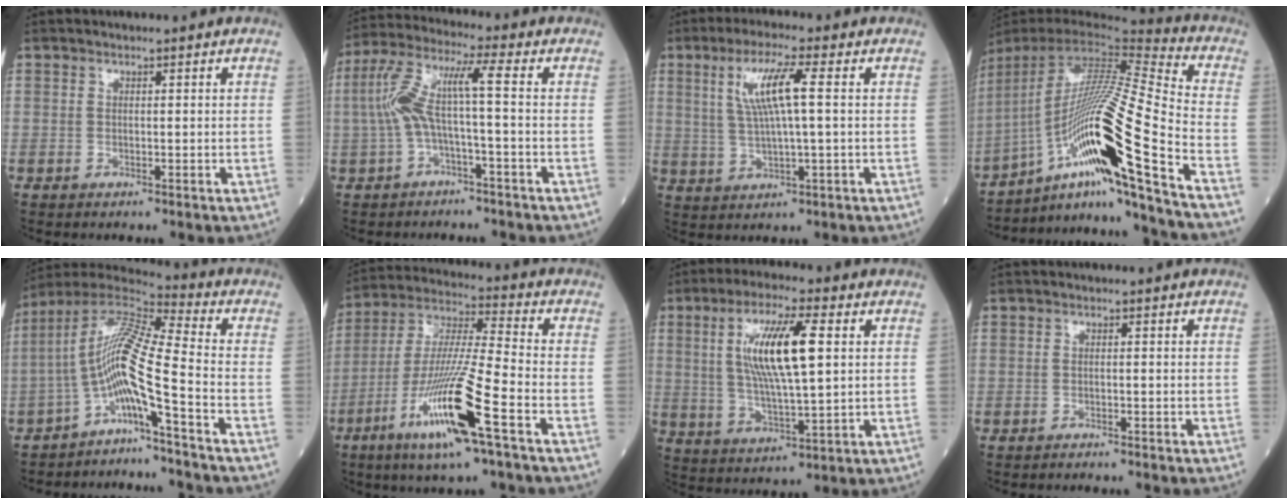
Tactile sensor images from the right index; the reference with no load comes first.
{"total": 8.3, "force": [-1.2, 0.6, 8.2], "torque": [-0.178, 0.038, -0.025]}
{"total": 7.9, "force": [2.0, 0.3, 7.6], "torque": [-0.153, 0.007, 0.040]}
{"total": 22.9, "force": [-11.7, -1.8, 19.6], "torque": [-0.356, -0.014, -0.213]}
{"total": 10.5, "force": [-4.9, -1.2, 9.2], "torque": [-0.181, 0.024, -0.098]}
{"total": 15.7, "force": [-7.4, -0.1, 13.9], "torque": [-0.283, -0.021, -0.139]}
{"total": 12.1, "force": [2.8, 1.8, 11.6], "torque": [-0.225, 0.003, 0.052]}
{"total": 2.2, "force": [-2.1, 0.0, 0.8], "torque": [-0.014, -0.001, -0.026]}